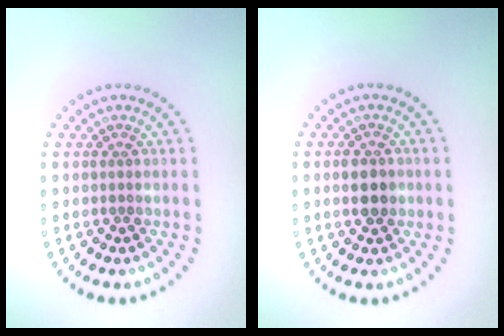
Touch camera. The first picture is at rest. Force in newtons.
{"total": 2.7, "press": 2.7, "slide": 0.1}